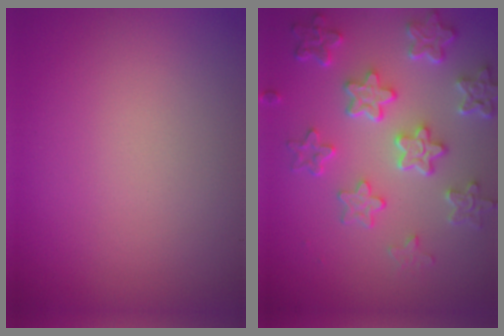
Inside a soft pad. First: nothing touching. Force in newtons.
{"total": 6.4, "press": 4.8, "slide": 4.2}